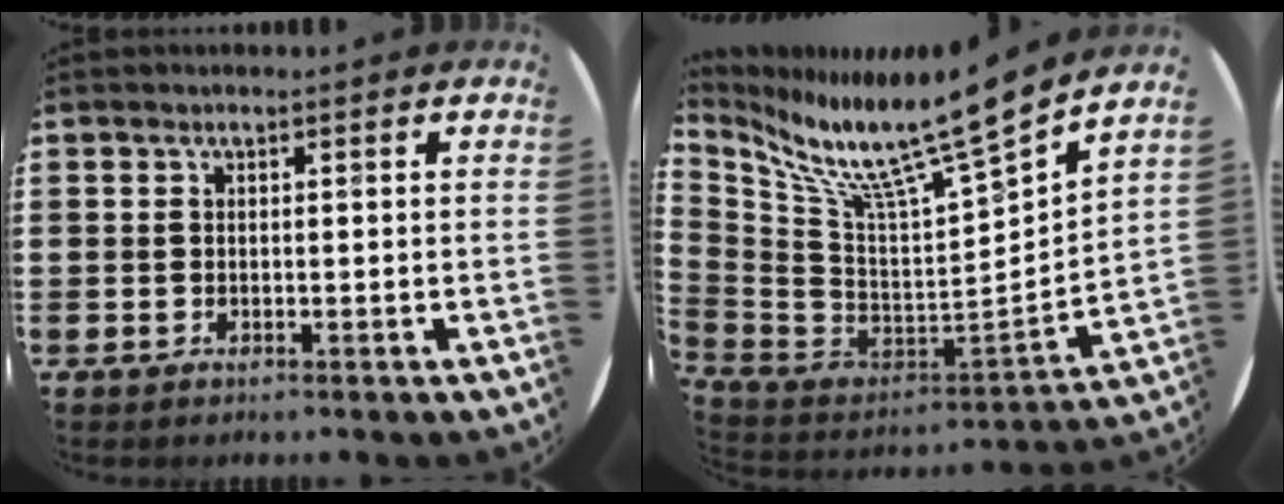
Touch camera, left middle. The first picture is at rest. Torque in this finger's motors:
{"motor_torque": [-0.12, -1.21, 0.16, 0.10]}